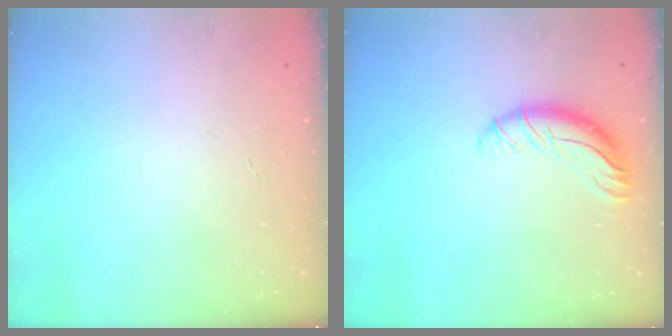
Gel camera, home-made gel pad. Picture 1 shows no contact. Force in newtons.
{"total": 9.3, "press": 9.2, "slide": 1.4}